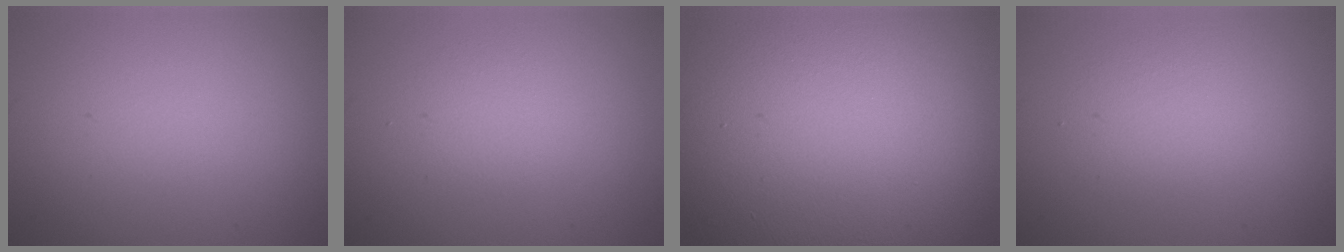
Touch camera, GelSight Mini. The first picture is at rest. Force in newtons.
{"total": 1.4, "press": 1.4, "slide": 0.0}
{"total": 17.7, "press": 17.7, "slide": 1.2}
{"total": 2.2, "press": 2.2, "slide": 0.1}